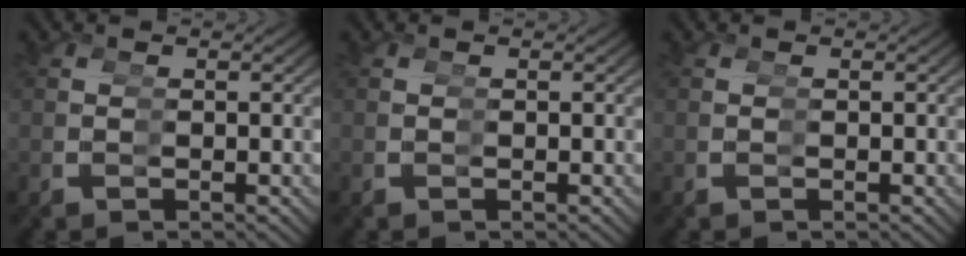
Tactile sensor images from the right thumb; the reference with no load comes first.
{"total": 0.0}
{"total": 0.0}